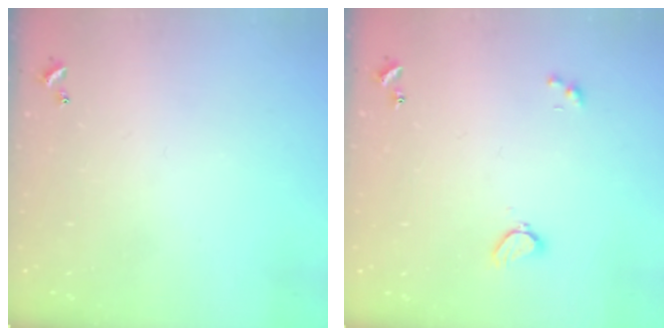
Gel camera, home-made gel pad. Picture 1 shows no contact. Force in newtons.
{"total": 2.1, "press": 2.0, "slide": 0.5}